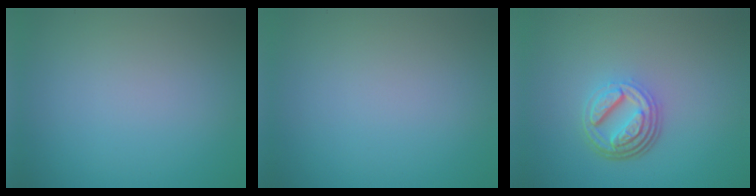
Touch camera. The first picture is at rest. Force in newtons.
{"total": 0.0}
{"total": 4.9, "press": 3.5, "slide": 3.4}